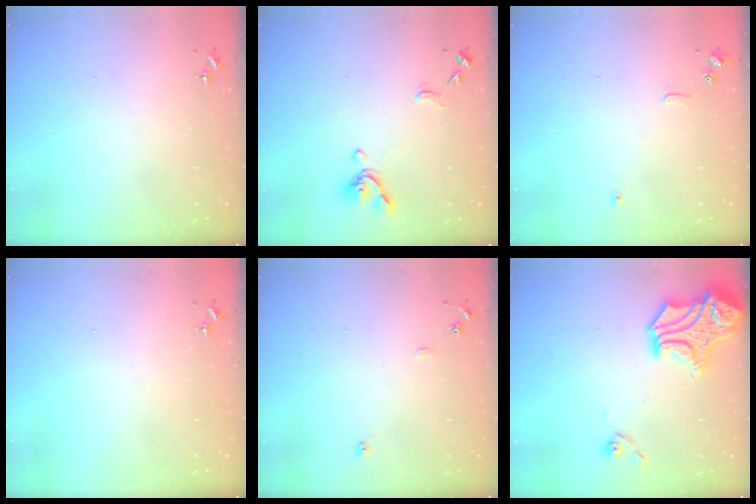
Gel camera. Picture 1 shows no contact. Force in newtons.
{"total": 11.0, "press": 10.9, "slide": 1.2}
{"total": 6.7, "press": 6.7, "slide": 0.7}
{"total": 0.0}
{"total": 6.9, "press": 6.9, "slide": 0.7}
{"total": 16.7, "press": 16.6, "slide": 2.0}